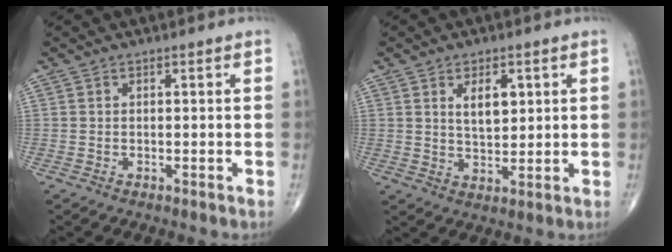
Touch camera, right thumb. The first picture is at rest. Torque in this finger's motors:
{"motor_torque": [0.09, 1.69, 0.47, 0.46, 0.02]}